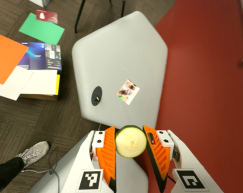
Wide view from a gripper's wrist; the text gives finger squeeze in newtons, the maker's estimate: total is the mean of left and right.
{"total": 9.3, "left": 9.8, "right": 8.8}